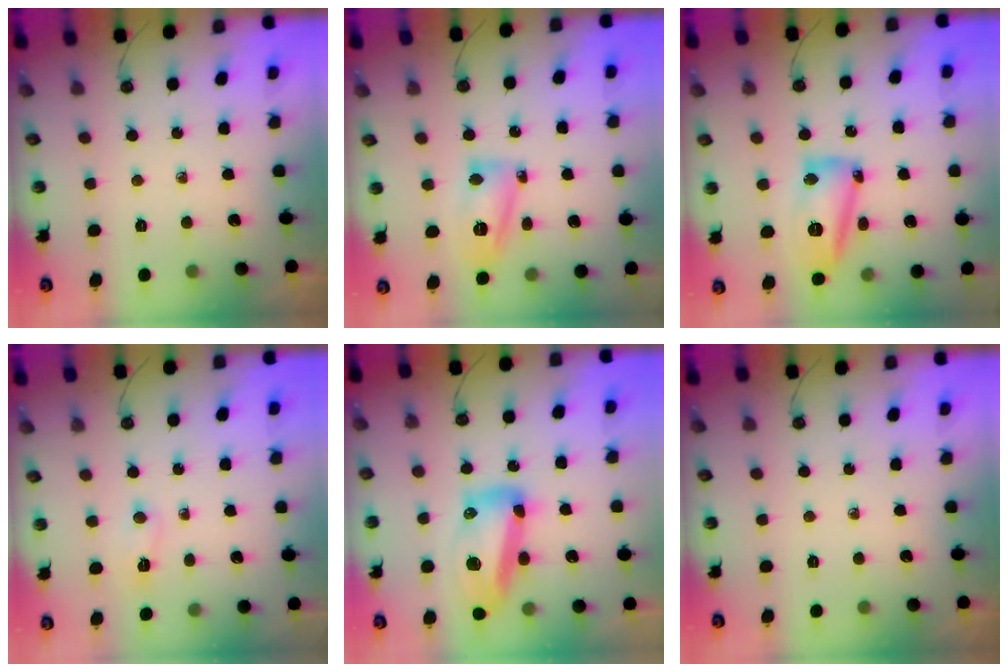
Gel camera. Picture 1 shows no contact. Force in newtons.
{"total": 12.4, "press": 12.3, "slide": 1.2}
{"total": 15.4, "press": 15.2, "slide": 2.6}
{"total": 3.6, "press": 3.3, "slide": 1.5}
{"total": 16.1, "press": 16.0, "slide": 1.4}
{"total": 0.0}